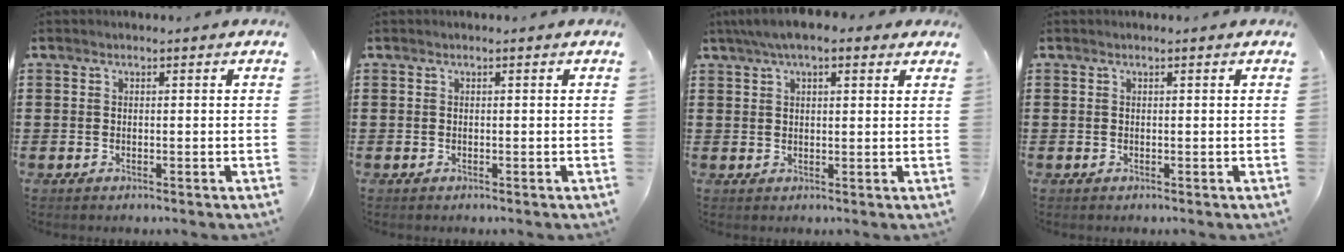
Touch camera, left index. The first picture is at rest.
{"total": 0.0}
{"total": 4.8, "force": [3.2, 1.5, 3.3], "torque": [-0.070, 0.007, 0.057]}
{"total": 0.0}